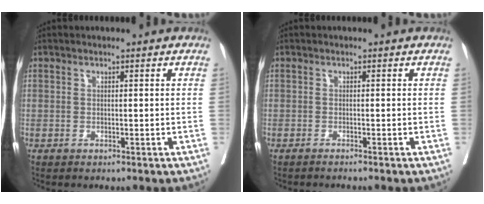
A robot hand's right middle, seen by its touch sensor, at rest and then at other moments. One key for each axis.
{"total": 2.2, "fx": -1.9, "fy": -0.2, "fz": 1.0, "tx": -0.014, "ty": 0.001, "tz": -0.024}